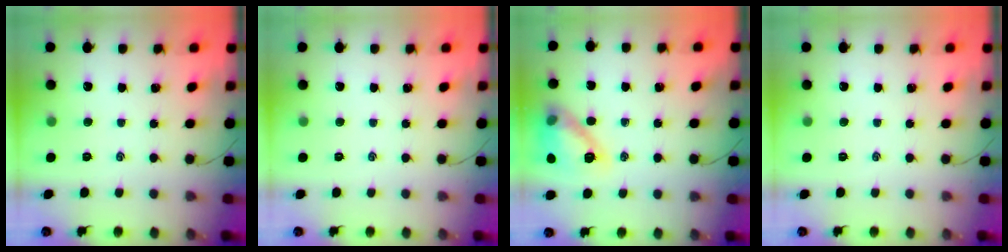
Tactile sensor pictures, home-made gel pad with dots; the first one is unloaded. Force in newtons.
{"total": 0.0}
{"total": 14.2, "press": 14.1, "slide": 1.3}
{"total": 0.0}